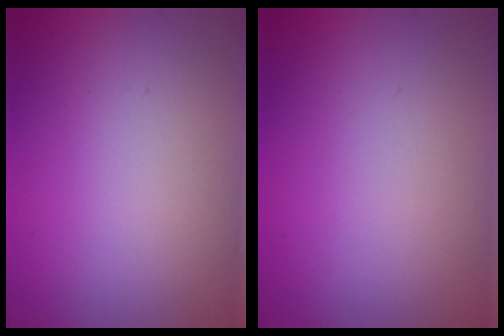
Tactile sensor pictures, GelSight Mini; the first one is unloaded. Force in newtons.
{"total": 0.0}